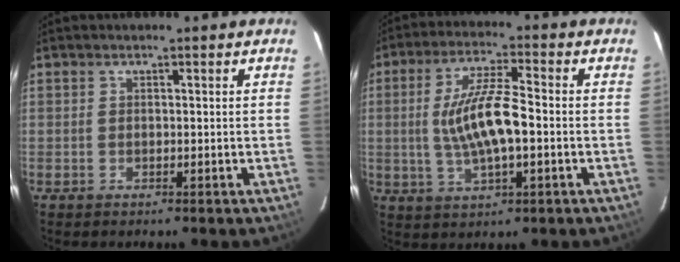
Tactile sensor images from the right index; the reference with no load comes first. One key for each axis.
{"total": 10.8, "fx": -1.0, "fy": 2.7, "fz": 10.4, "tx": -0.200, "ty": 0.001, "tz": -0.013}